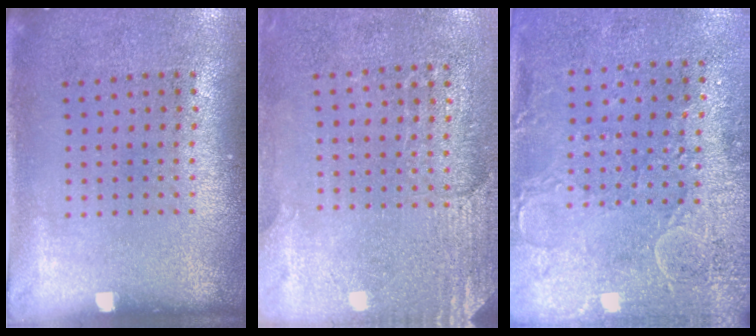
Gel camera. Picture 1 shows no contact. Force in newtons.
{"total": 2.8, "press": 2.6, "slide": 1.0}
{"total": 3.0, "press": 2.3, "slide": 1.9}